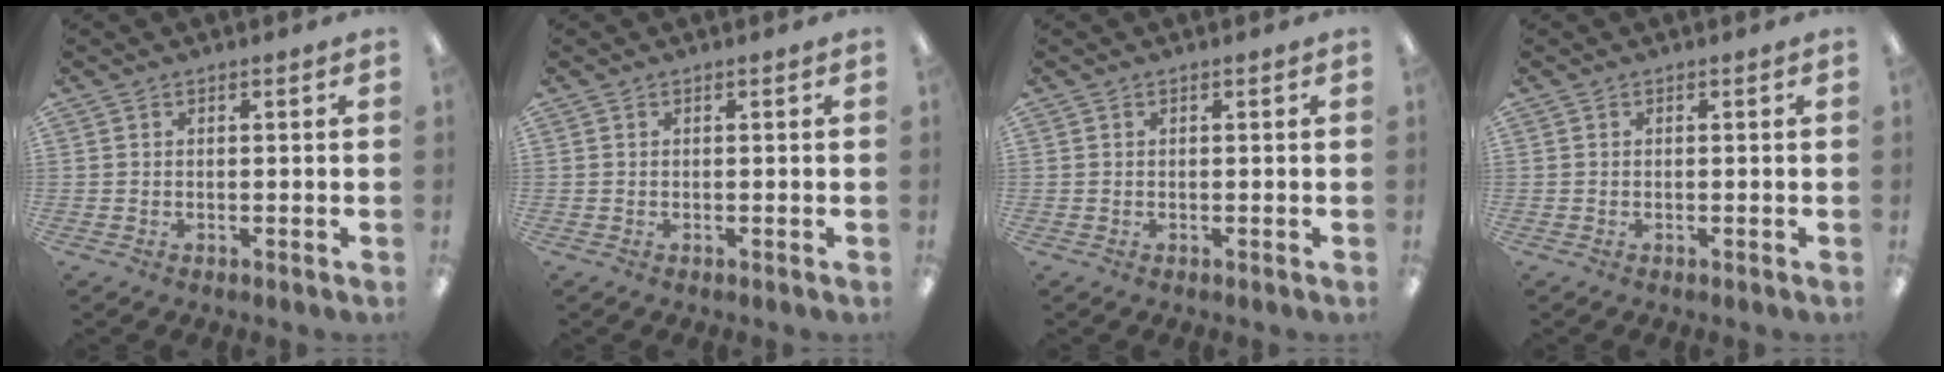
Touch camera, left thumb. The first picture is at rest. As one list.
[{"total": 0.0}, {"total": 0.0}, {"total": 0.0}]